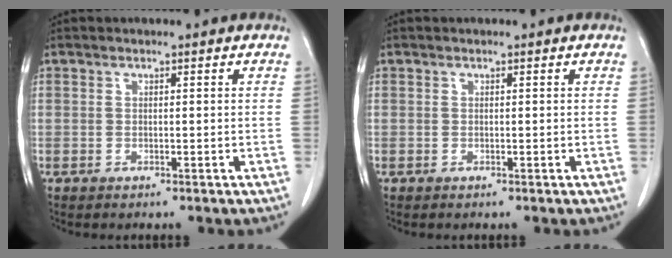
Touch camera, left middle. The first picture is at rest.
{"total": 0.0}